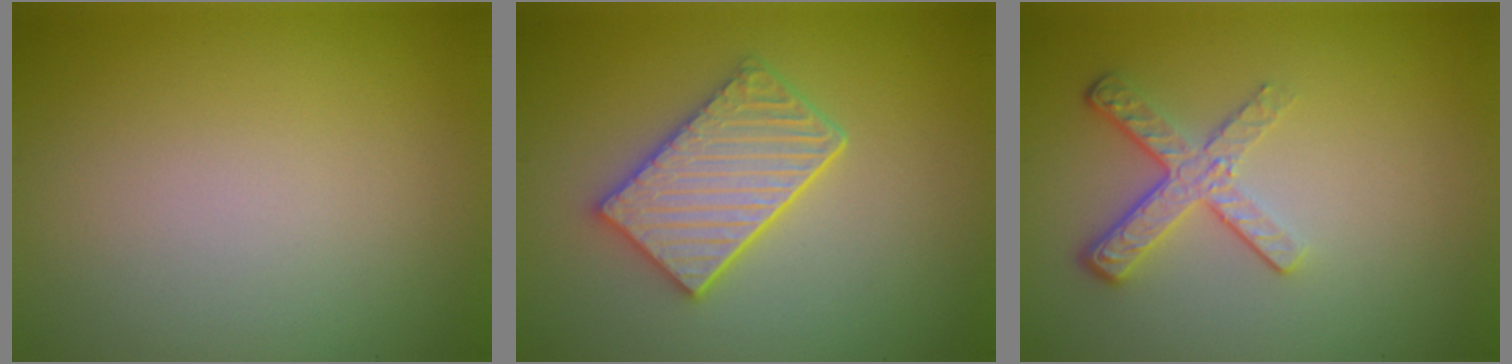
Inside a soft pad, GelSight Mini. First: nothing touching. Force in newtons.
{"total": 4.8, "press": 4.2, "slide": 2.5}
{"total": 3.5, "press": 2.6, "slide": 2.4}